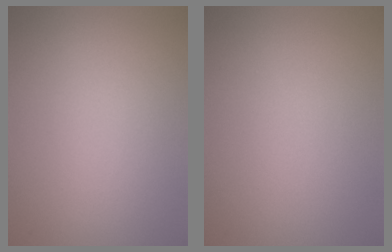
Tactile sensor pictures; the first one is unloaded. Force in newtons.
{"total": 0.0}